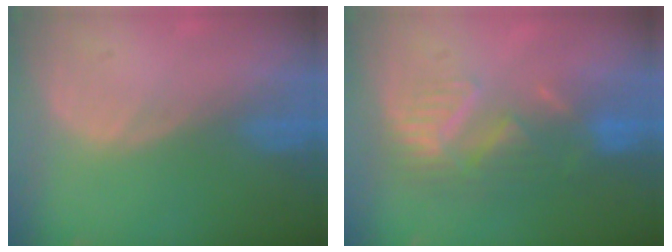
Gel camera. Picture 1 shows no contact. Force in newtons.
{"total": 8.9, "press": 7.7, "slide": 4.4}